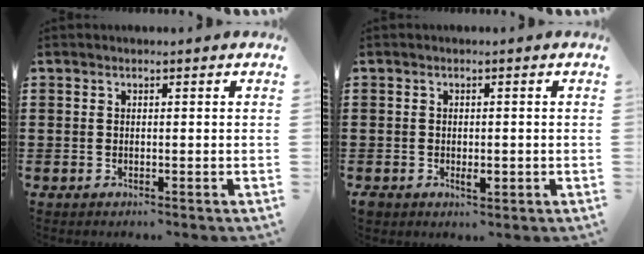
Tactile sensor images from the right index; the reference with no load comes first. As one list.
[{"total": 1.8, "force": [-0.6, 1.1, 1.3], "torque": [-0.026, 0.000, -0.012]}]